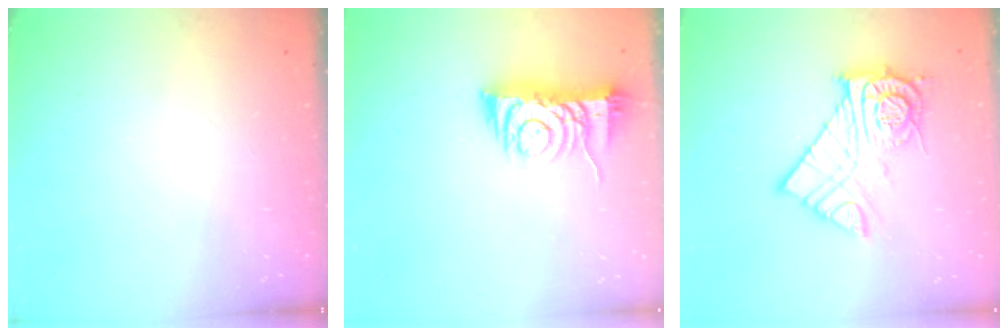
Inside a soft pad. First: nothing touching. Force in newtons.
{"total": 8.0, "press": 7.9, "slide": 1.3}
{"total": 14.0, "press": 13.9, "slide": 1.4}